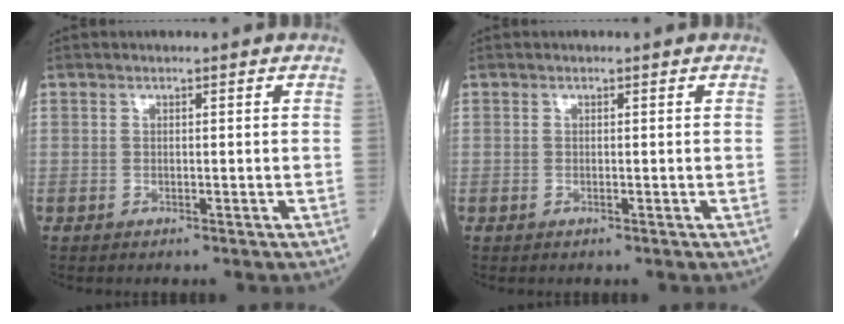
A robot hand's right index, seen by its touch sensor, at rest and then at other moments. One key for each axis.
{"total": 0.0}